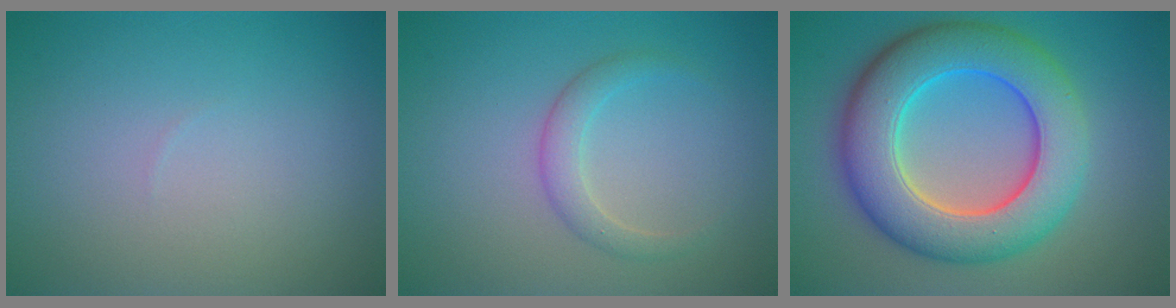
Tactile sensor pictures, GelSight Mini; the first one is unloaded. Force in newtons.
{"total": 2.0, "press": 2.0, "slide": 0.1}
{"total": 10.3, "press": 10.3, "slide": 0.3}